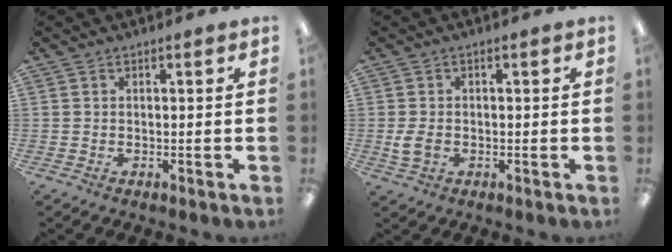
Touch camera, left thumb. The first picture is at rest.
{"total": 3.9, "force": [-0.6, 2.8, 2.5], "torque": [-0.050, 0.000, -0.015]}